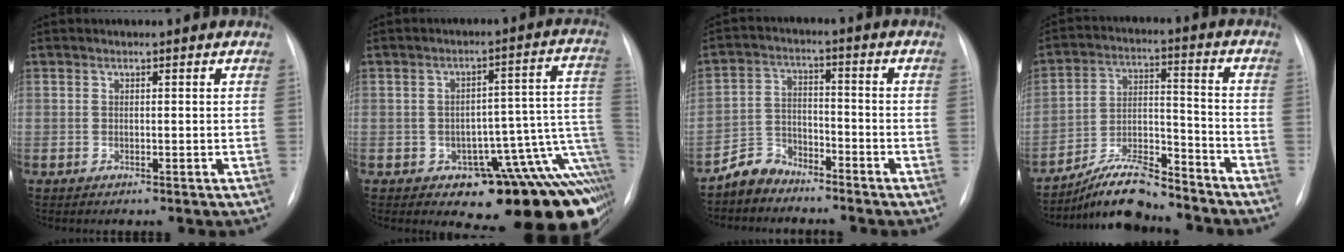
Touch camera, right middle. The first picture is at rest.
{"total": 18.0, "force": [-10.1, 6.7, 13.2], "torque": [-0.046, 0.056, -0.118]}
{"total": 5.5, "force": [-4.9, 2.5, 0.2], "torque": [0.002, 0.005, -0.097]}
{"total": 10.9, "force": [-10.1, 1.8, 3.7], "torque": [-0.062, 0.021, -0.178]}